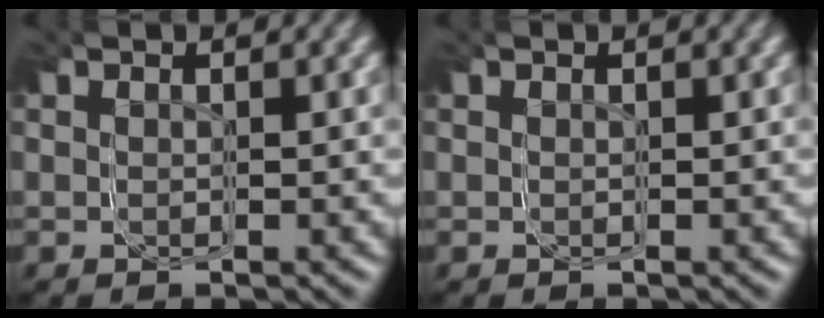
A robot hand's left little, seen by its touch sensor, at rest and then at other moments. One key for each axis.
{"total": 0.0}